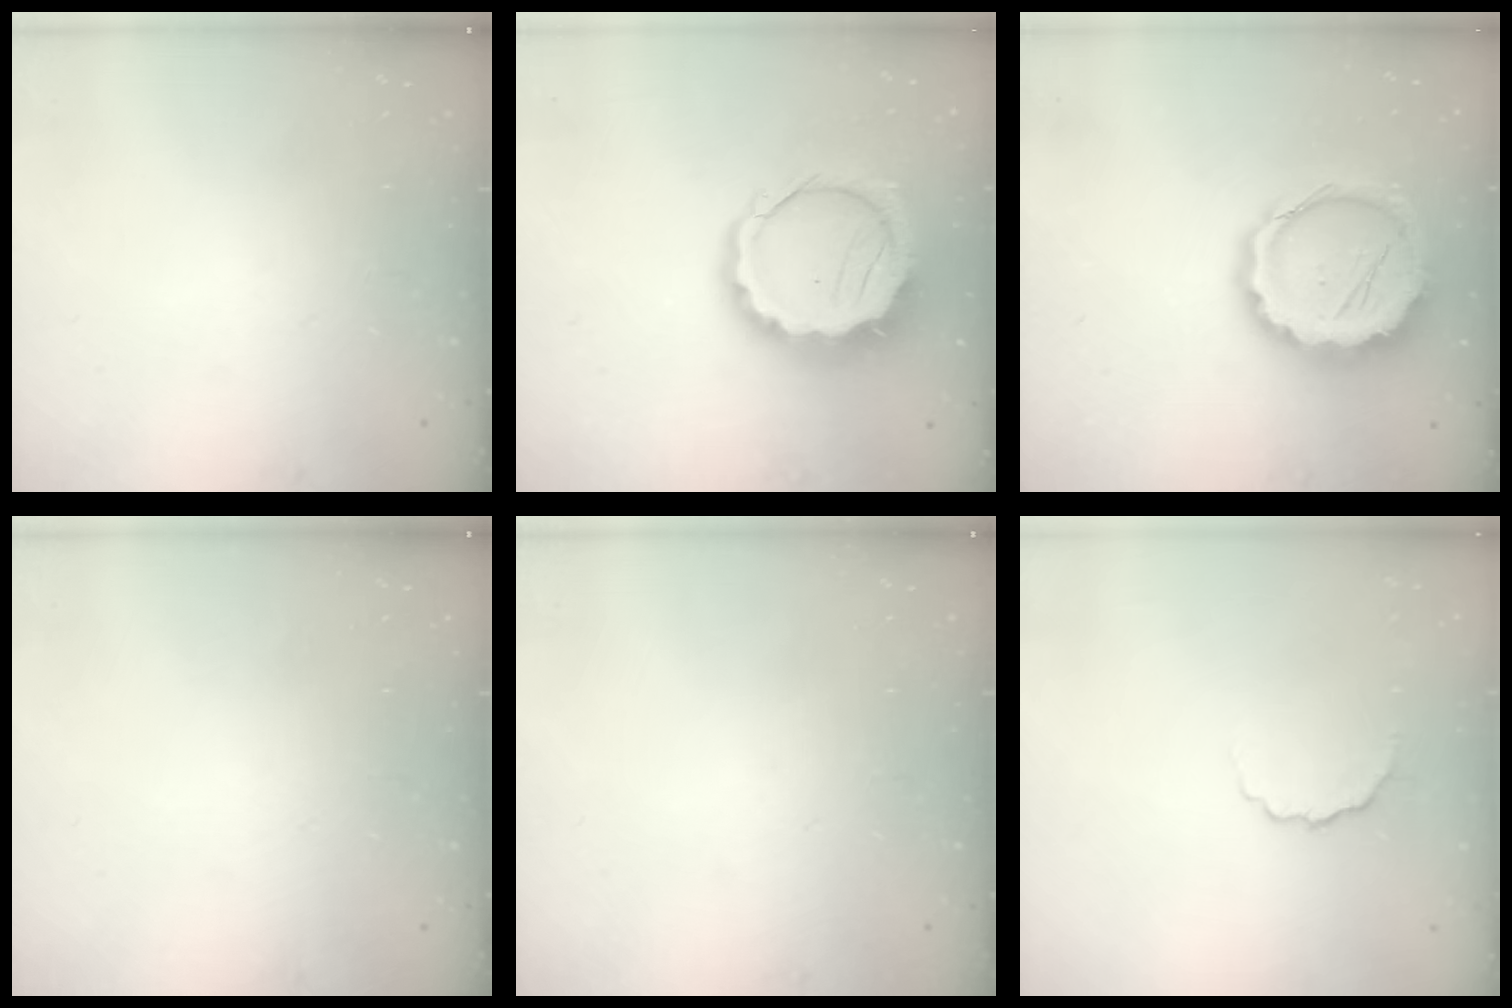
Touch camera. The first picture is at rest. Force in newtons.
{"total": 11.4, "press": 11.1, "slide": 2.7}
{"total": 11.8, "press": 11.4, "slide": 2.8}
{"total": 0.0}
{"total": 0.0}
{"total": 4.3, "press": 4.2, "slide": 1.0}